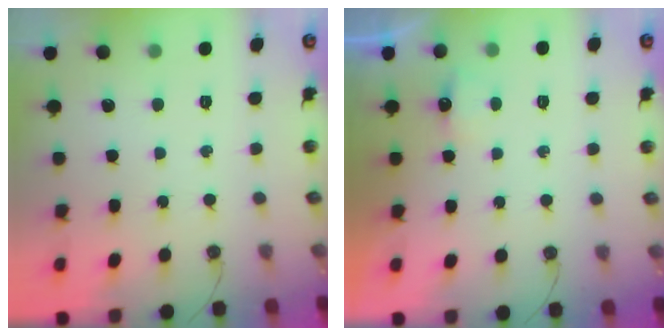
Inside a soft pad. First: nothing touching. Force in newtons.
{"total": 3.3, "press": 3.2, "slide": 0.6}